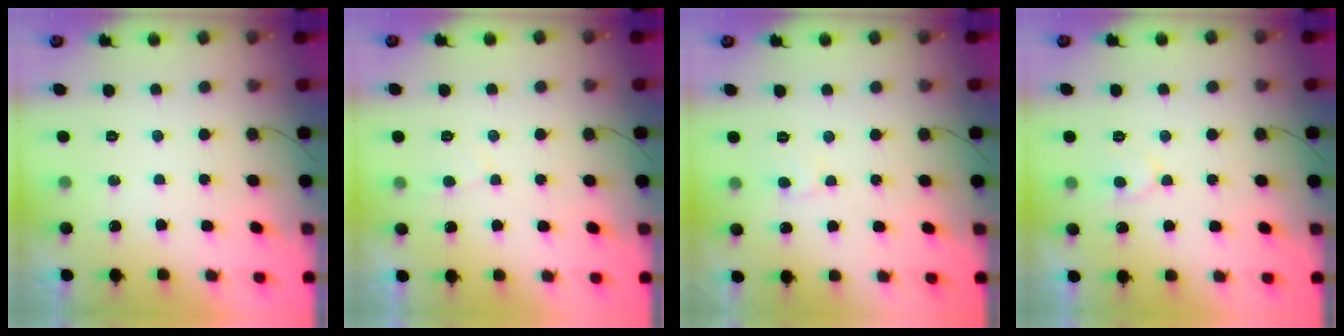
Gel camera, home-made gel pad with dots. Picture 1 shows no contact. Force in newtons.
{"total": 3.3, "press": 3.3, "slide": 0.4}
{"total": 5.1, "press": 5.0, "slide": 0.5}
{"total": 5.4, "press": 5.4, "slide": 0.3}